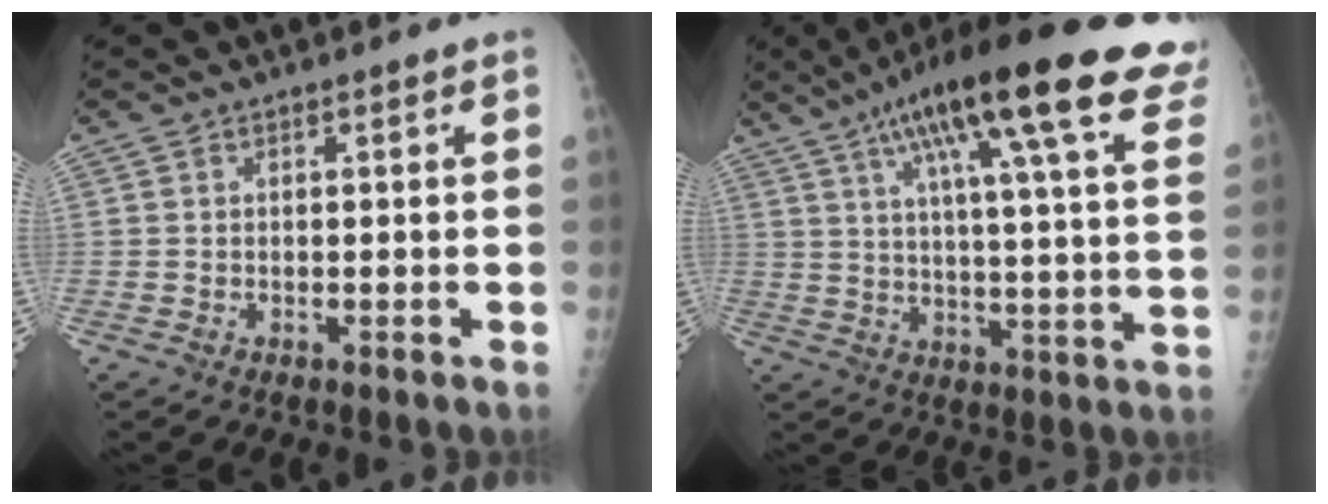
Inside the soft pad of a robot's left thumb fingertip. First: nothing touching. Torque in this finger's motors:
{"motor_torque": [0.26, 0.63, 1.76, -0.99, 0.39]}